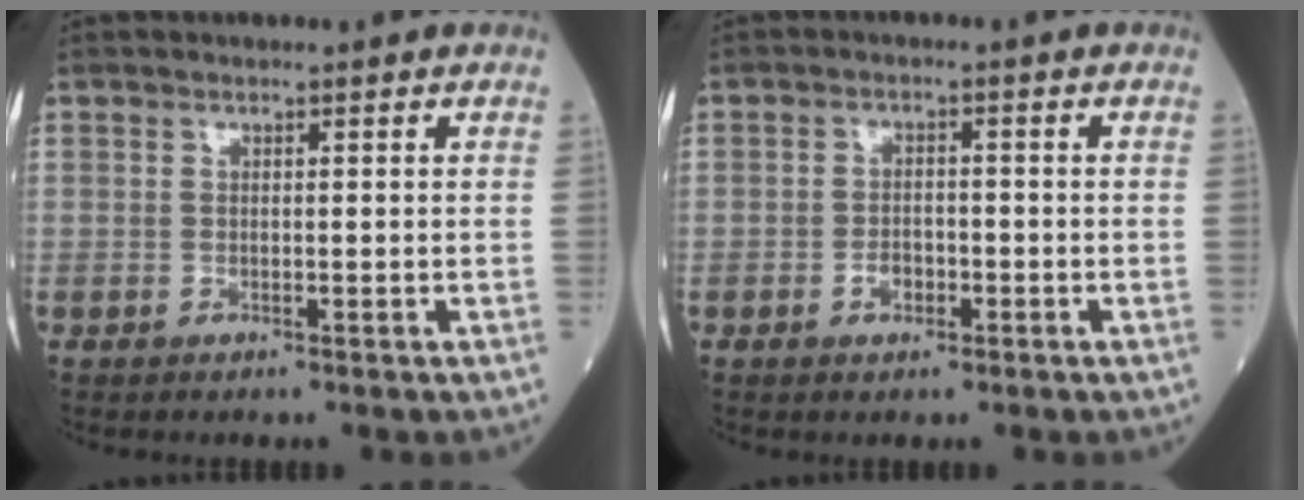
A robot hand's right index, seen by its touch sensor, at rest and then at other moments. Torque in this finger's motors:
{"motor_torque": [0.38, -0.09, 0.13, 0.04]}